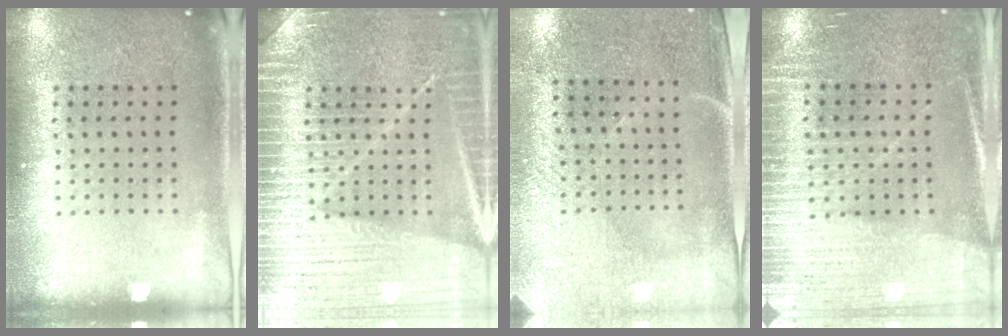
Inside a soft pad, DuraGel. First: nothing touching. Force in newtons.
{"total": 6.7, "press": 6.7, "slide": 1.0}
{"total": 2.9, "press": 2.5, "slide": 1.5}
{"total": 3.3, "press": 3.0, "slide": 1.2}